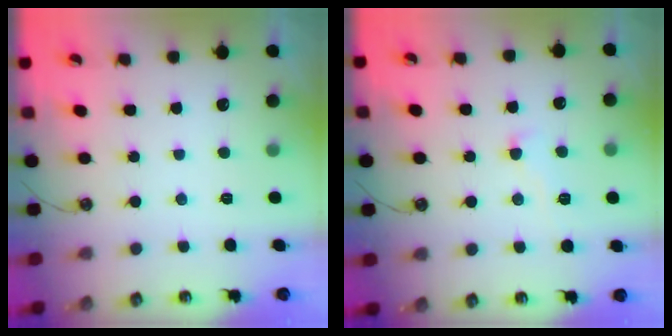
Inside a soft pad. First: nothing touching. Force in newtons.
{"total": 1.0, "press": 0.4, "slide": 0.9}